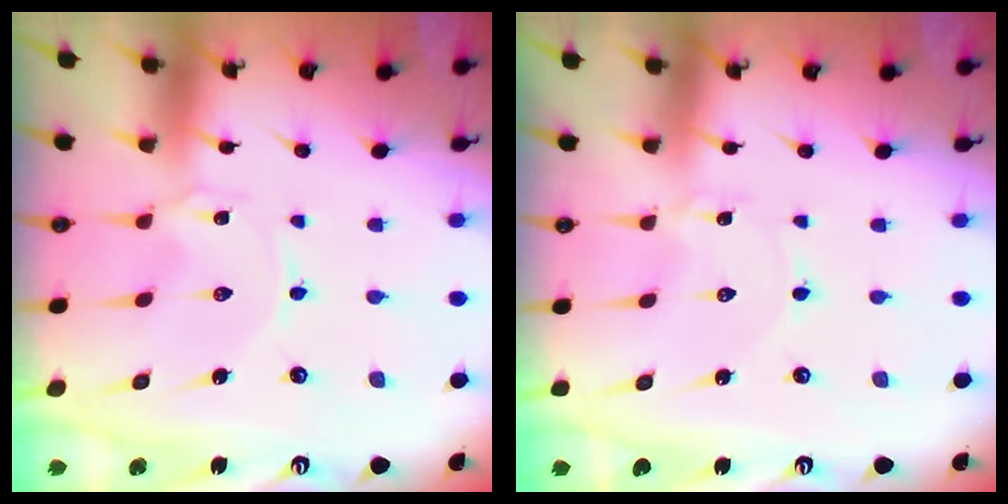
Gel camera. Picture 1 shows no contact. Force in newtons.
{"total": 0.7, "press": 0.7, "slide": 0.0}